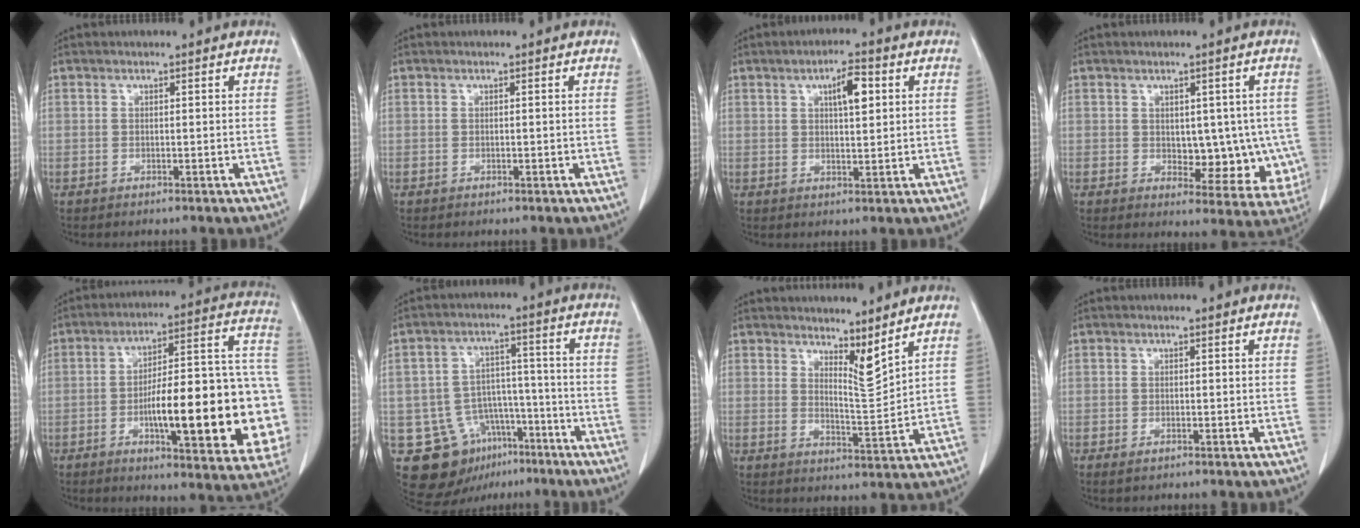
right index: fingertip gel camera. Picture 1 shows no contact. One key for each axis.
{"total": 0.0}
{"total": 5.1, "fx": 1.9, "fy": 1.4, "fz": 4.5, "tx": -0.075, "ty": 0.005, "tz": 0.030}
{"total": 9.0, "fx": -0.3, "fy": 5.2, "fz": 7.4, "tx": -0.070, "ty": 0.002, "tz": 0.011}
{"total": 24.8, "fx": -5.8, "fy": 5.3, "fz": 23.5, "tx": -0.254, "ty": 0.027, "tz": -0.069}
{"total": 12.6, "fx": -6.9, "fy": 9.4, "fz": 4.9, "tx": -0.080, "ty": 0.038, "tz": -0.097}
{"total": 5.1, "fx": 4.3, "fy": 0.4, "fz": 2.7, "tx": -0.045, "ty": -0.022, "tz": 0.076}
{"total": 0.8, "fx": -0.5, "fy": 0.4, "fz": 0.5, "tx": -0.007, "ty": -0.001, "tz": -0.006}